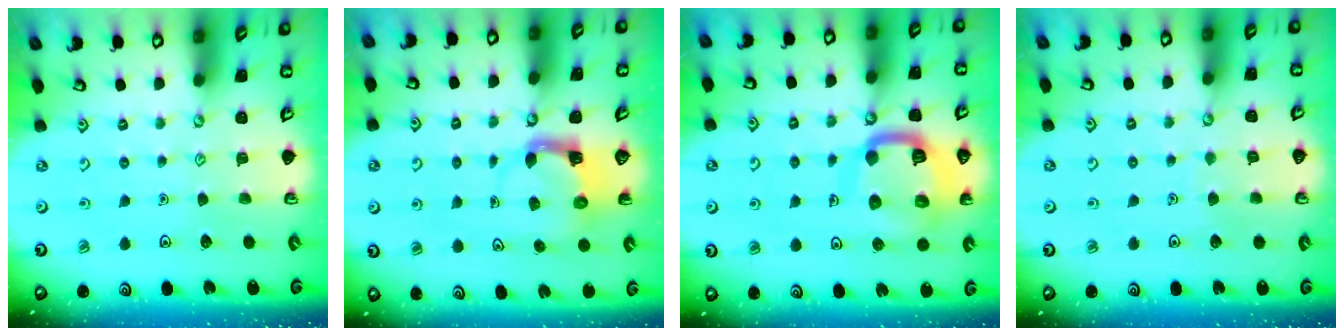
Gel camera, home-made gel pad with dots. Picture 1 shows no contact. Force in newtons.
{"total": 3.9, "press": 3.8, "slide": 0.7}
{"total": 15.7, "press": 15.6, "slide": 1.5}
{"total": 2.8, "press": 2.8, "slide": 0.1}